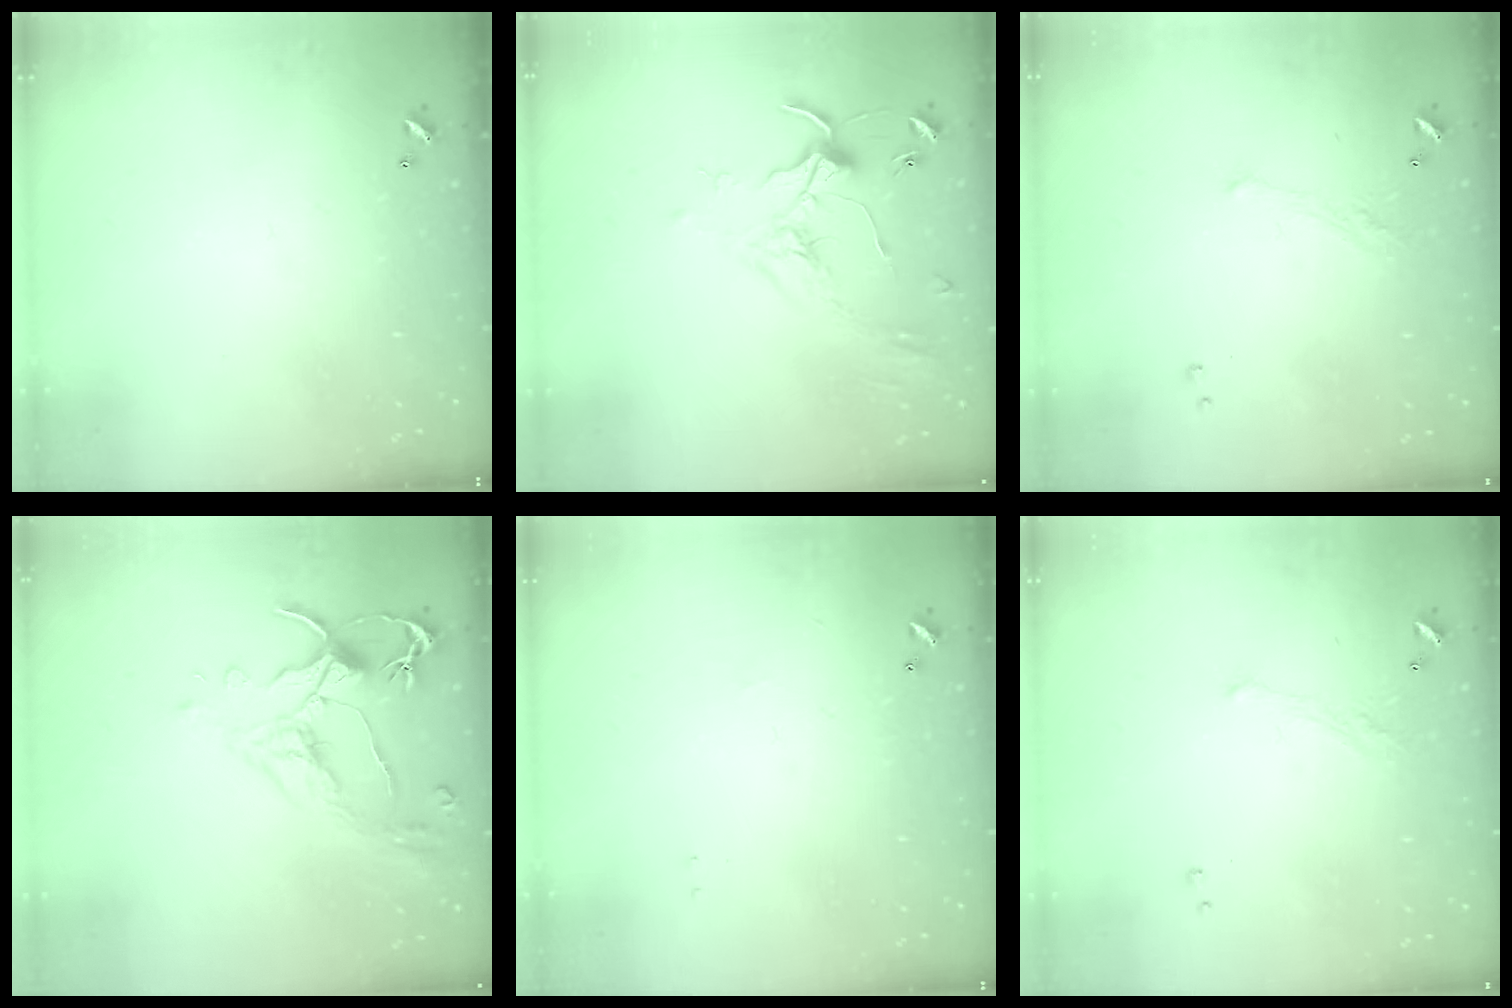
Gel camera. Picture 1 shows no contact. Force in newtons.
{"total": 1.7, "press": 1.7, "slide": 0.4}
{"total": 1.9, "press": 1.7, "slide": 0.8}
{"total": 2.6, "press": 2.2, "slide": 1.3}
{"total": 0.9, "press": 0.8, "slide": 0.5}
{"total": 1.9, "press": 1.7, "slide": 0.8}